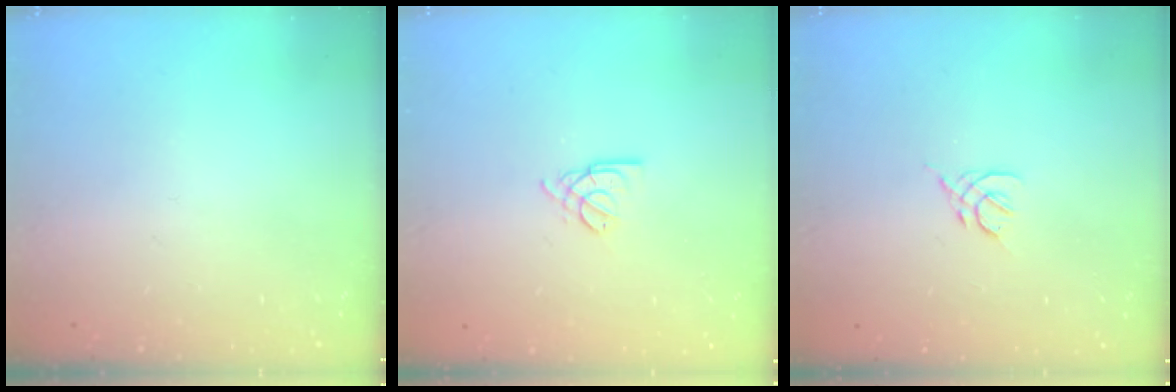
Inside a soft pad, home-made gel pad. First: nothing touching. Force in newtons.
{"total": 3.0, "press": 2.9, "slide": 0.5}
{"total": 2.2, "press": 2.1, "slide": 0.6}